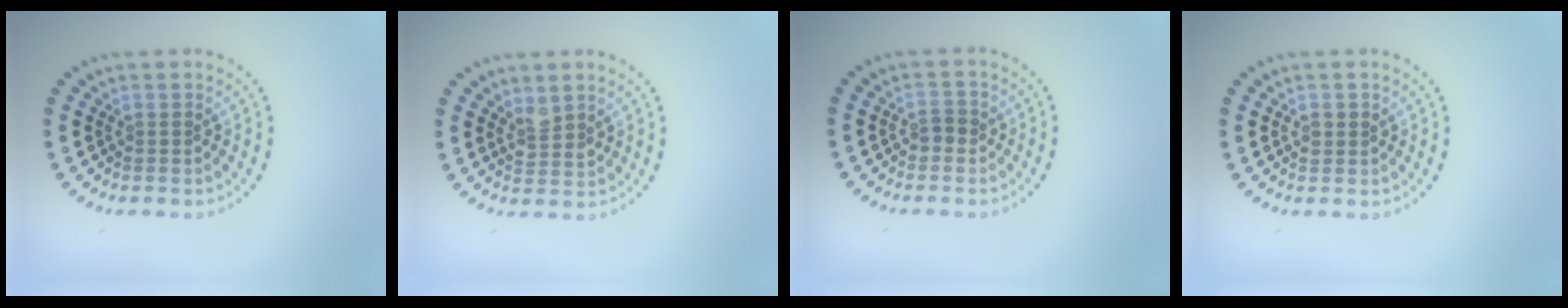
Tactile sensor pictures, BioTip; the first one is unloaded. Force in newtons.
{"total": 1.7, "press": 1.5, "slide": 0.9}
{"total": 1.1, "press": 1.1, "slide": 0.2}
{"total": 1.0, "press": 0.9, "slide": 0.2}